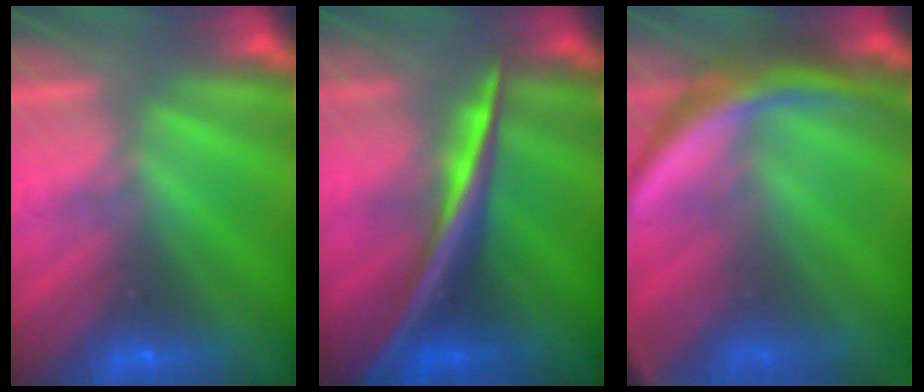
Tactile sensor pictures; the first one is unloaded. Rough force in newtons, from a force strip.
{"total": 2.6}
{"total": 9.5}